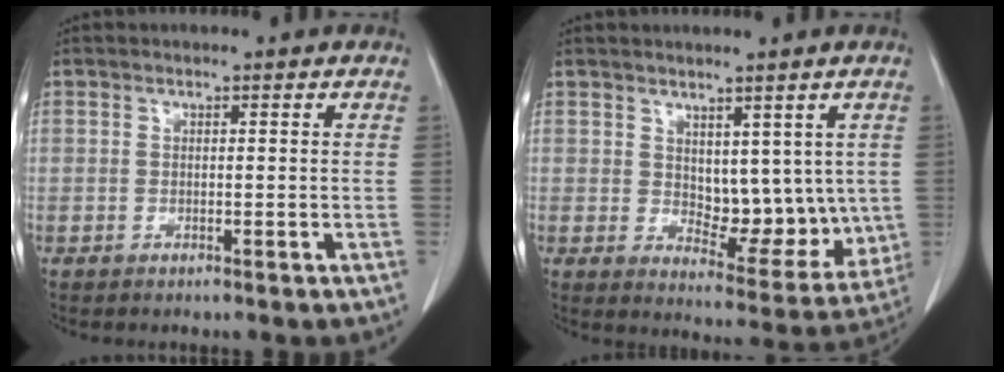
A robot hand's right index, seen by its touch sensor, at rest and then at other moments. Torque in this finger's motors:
{"motor_torque": [0.24, 0.23, 0.07, 0.00]}